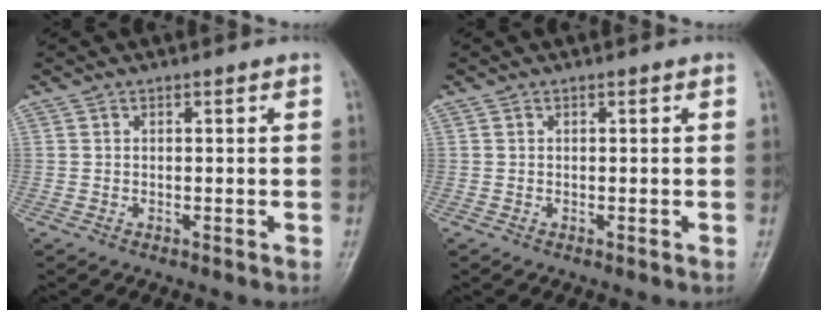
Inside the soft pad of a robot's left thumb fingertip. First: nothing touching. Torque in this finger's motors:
{"motor_torque": [-0.03, 0.03, -0.02, 0.02, 0.00]}